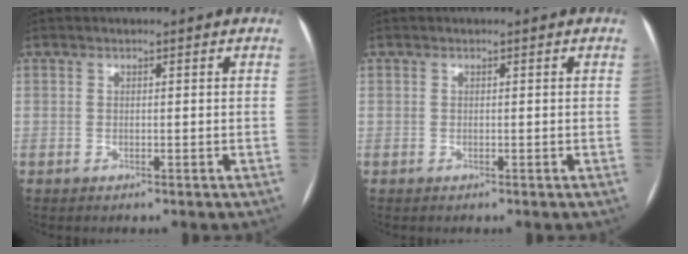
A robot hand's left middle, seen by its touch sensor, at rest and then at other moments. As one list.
[{"total": 0.0}]